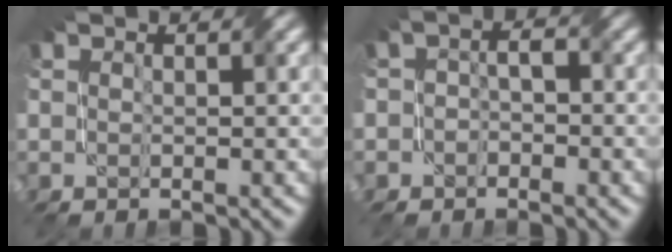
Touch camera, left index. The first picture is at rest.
{"total": 2.1, "force": [-1.1, 1.4, 0.9], "torque": [-0.006, 0.004, -0.027]}